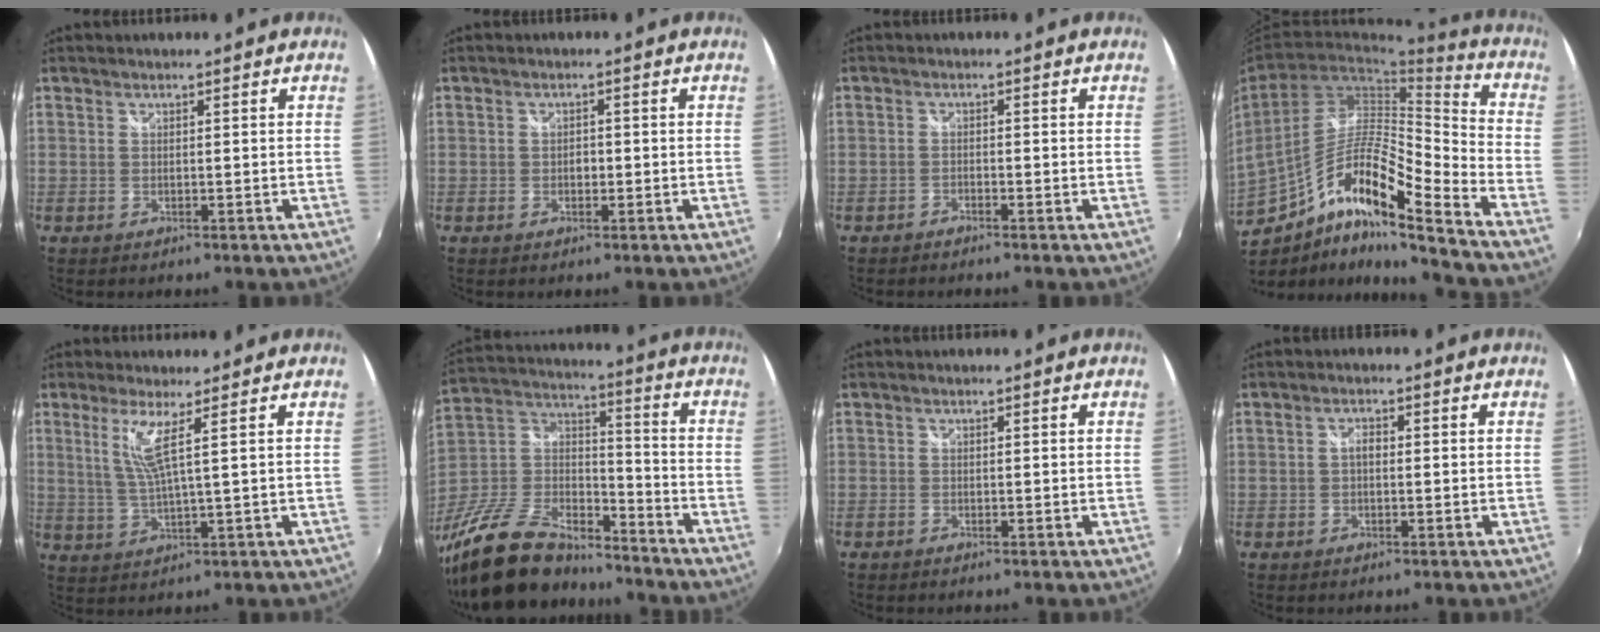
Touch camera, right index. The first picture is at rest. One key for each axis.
{"total": 1.2, "fx": -0.2, "fy": 1.0, "fz": 0.7, "tx": -0.011, "ty": 0.005, "tz": -0.003}
{"total": 1.2, "fx": -1.1, "fy": 0.2, "fz": 0.3, "tx": -0.012, "ty": -0.002, "tz": -0.026}
{"total": 17.8, "fx": -10.3, "fy": 2.9, "fz": 14.2, "tx": -0.256, "ty": -0.007, "tz": -0.189}
{"total": 5.2, "fx": 2.4, "fy": -0.8, "fz": 4.5, "tx": -0.090, "ty": -0.008, "tz": 0.051}
{"total": 25.3, "fx": -18.7, "fy": 11.2, "fz": 12.9, "tx": -0.286, "ty": 0.007, "tz": -0.317}
{"total": 0.6, "fx": -0.5, "fy": 0.3, "fz": 0.1, "tx": -0.004, "ty": -0.002, "tz": -0.014}
{"total": 1.5, "fx": -0.2, "fy": 0.8, "fz": 1.2, "tx": -0.022, "ty": 0.006, "tz": -0.007}